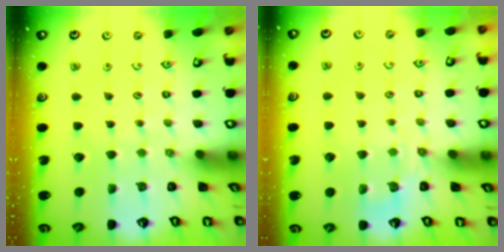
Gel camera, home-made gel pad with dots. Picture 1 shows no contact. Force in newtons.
{"total": 5.0, "press": 4.7, "slide": 1.5}